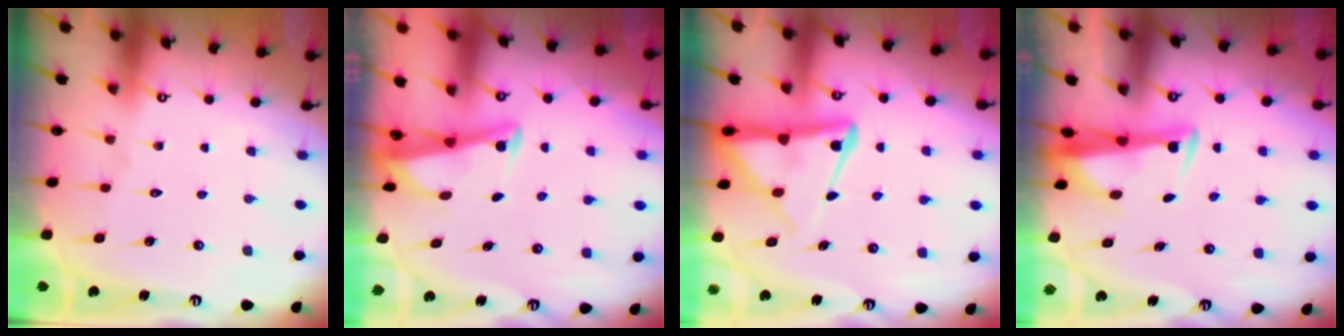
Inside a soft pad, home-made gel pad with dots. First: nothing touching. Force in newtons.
{"total": 2.7, "press": 2.7, "slide": 0.3}
{"total": 11.1, "press": 11.1, "slide": 1.1}
{"total": 3.4, "press": 3.3, "slide": 0.9}